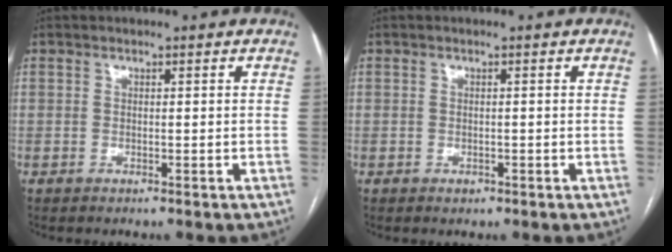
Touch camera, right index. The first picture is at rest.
{"total": 0.7, "force": [-0.3, 0.6, 0.3], "torque": [-0.004, 0.001, -0.002]}